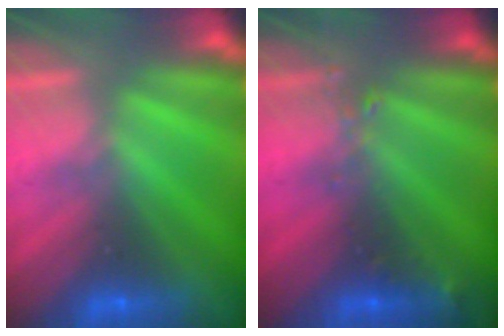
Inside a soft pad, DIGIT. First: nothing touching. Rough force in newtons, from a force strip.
{"total": 2.4}